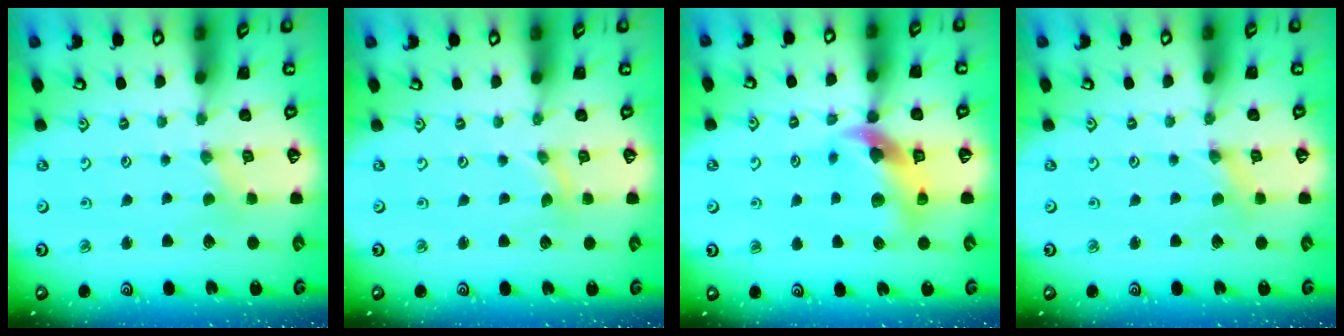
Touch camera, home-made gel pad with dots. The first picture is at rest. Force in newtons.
{"total": 0.0}
{"total": 11.2, "press": 11.1, "slide": 1.3}
{"total": 0.0}